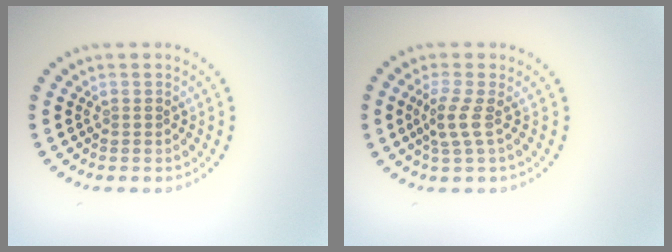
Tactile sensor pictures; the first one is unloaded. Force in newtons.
{"total": 2.1, "press": 1.5, "slide": 1.4}